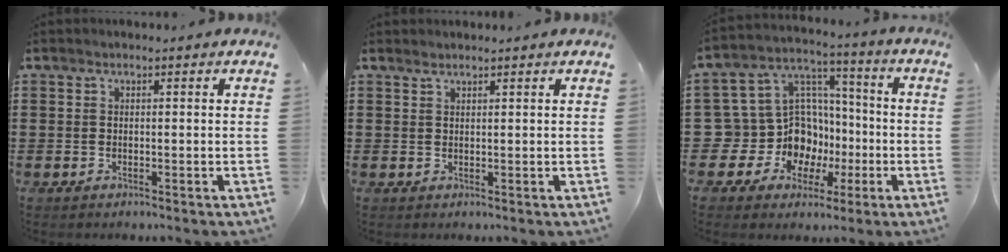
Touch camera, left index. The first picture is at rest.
{"total": 0.9, "force": [0.9, 0.1, 0.2], "torque": [-0.005, 0.000, 0.018]}
{"total": 11.8, "force": [-2.3, 11.0, 3.7], "torque": [-0.125, -0.015, -0.027]}